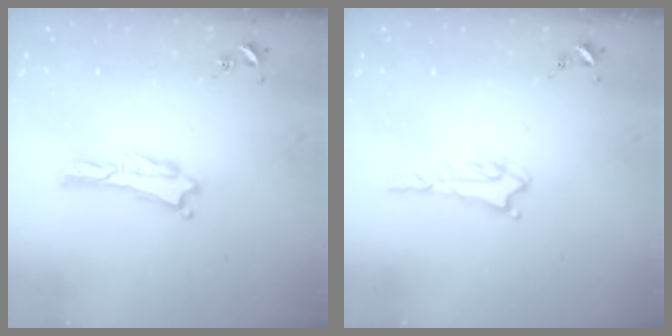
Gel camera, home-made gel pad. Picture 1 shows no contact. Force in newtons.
{"total": 1.8, "press": 1.8, "slide": 0.2}